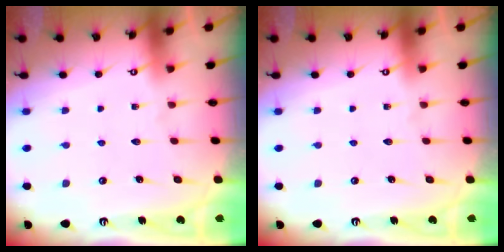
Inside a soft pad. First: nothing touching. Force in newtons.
{"total": 0.0}